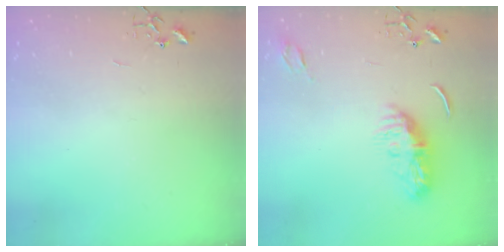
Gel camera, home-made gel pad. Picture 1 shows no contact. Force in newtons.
{"total": 9.4, "press": 9.4, "slide": 0.4}